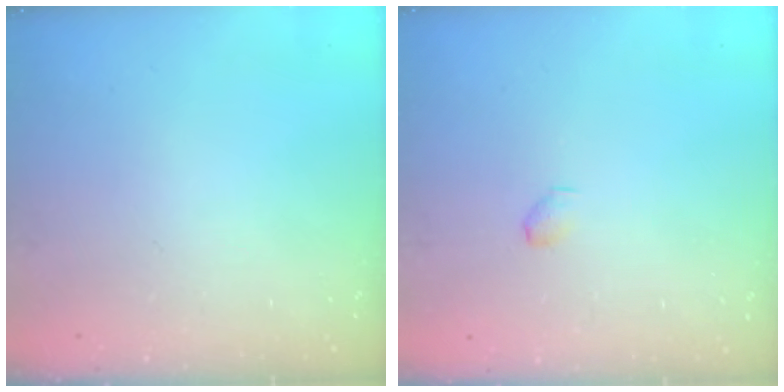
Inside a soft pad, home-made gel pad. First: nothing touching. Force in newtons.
{"total": 2.9, "press": 2.9, "slide": 0.5}